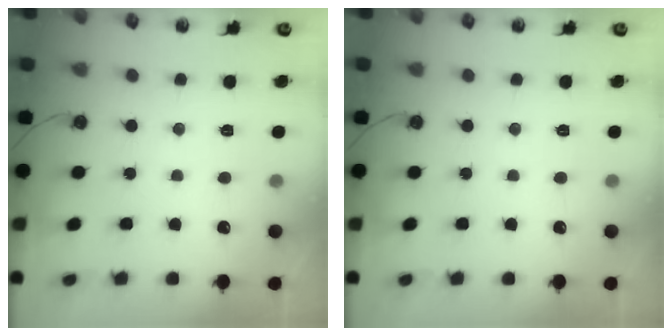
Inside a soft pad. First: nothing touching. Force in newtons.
{"total": 0.0}